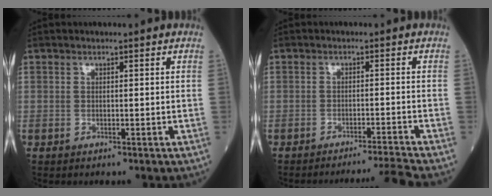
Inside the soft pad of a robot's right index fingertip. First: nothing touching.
{"total": 6.5, "force": [-5.4, -3.4, 0.5], "torque": [-0.007, -0.003, -0.080]}